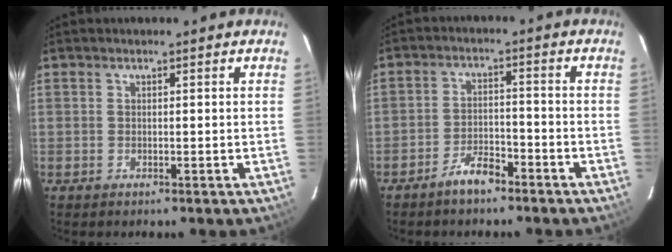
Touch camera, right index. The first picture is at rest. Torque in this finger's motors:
{"motor_torque": [0.78, -0.67, 0.38, 0.07]}